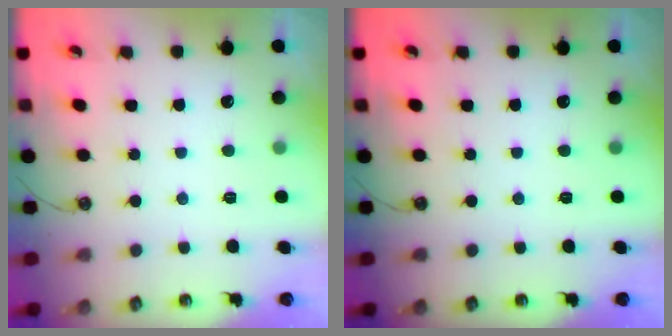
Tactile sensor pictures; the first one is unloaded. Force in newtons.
{"total": 0.0}